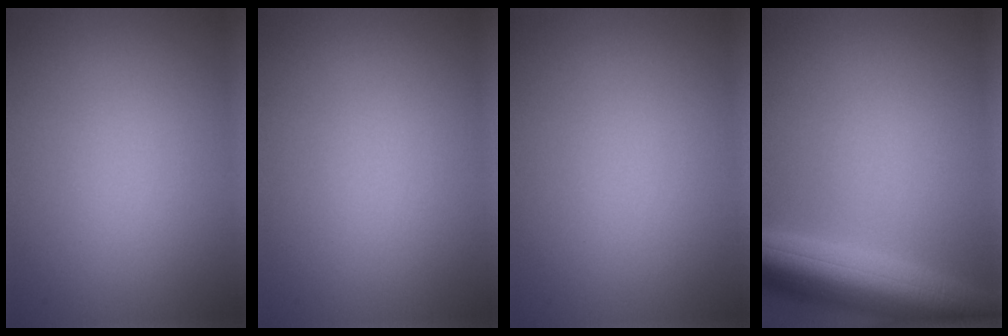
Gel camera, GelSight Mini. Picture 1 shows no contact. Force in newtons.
{"total": 0.0}
{"total": 0.0}
{"total": 8.1, "press": 8.1, "slide": 0.3}